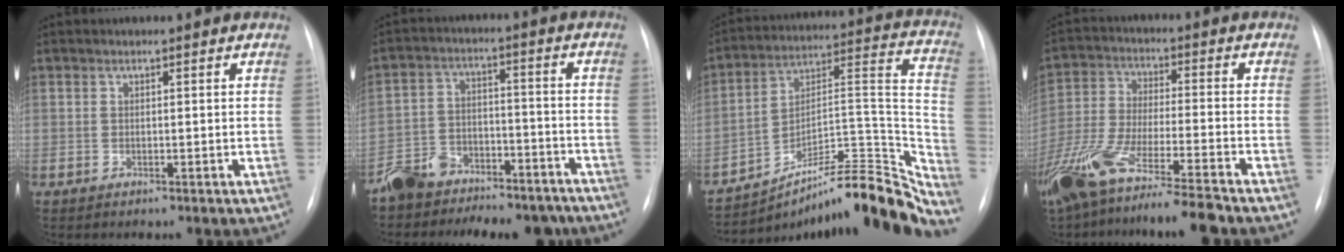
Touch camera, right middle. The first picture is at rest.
{"total": 12.8, "force": [-10.7, 6.2, 3.1], "torque": [-0.035, 0.043, -0.165]}
{"total": 23.2, "force": [-20.6, 1.4, 10.4], "torque": [-0.104, 0.046, -0.313]}
{"total": 18.0, "force": [-14.0, 0.9, 11.2], "torque": [-0.239, -0.053, -0.252]}